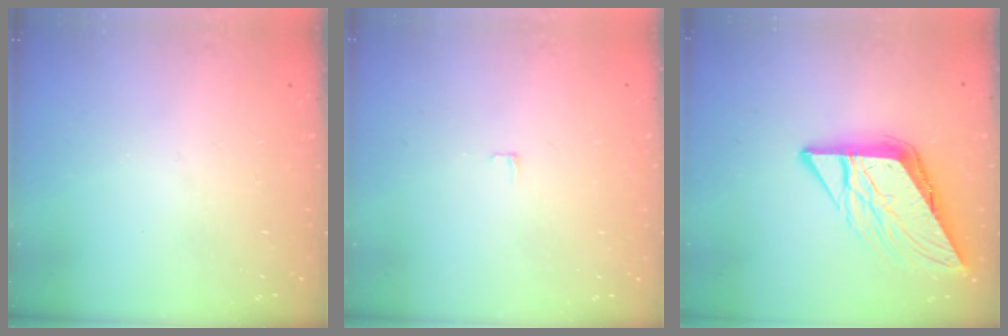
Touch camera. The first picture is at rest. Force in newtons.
{"total": 2.4, "press": 2.4, "slide": 0.2}
{"total": 10.9, "press": 10.8, "slide": 1.1}